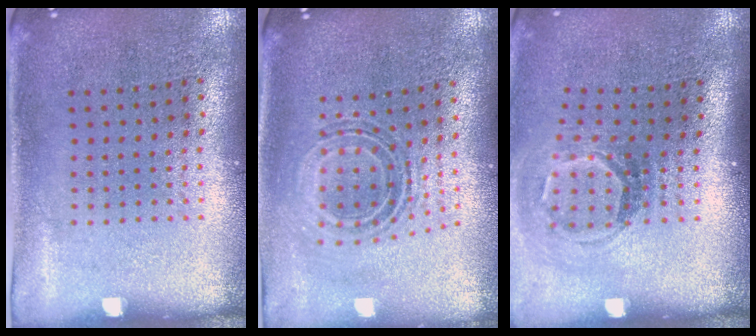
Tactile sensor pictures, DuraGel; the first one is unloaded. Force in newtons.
{"total": 0.8, "press": 0.8, "slide": 0.3}
{"total": 1.8, "press": 1.2, "slide": 1.4}